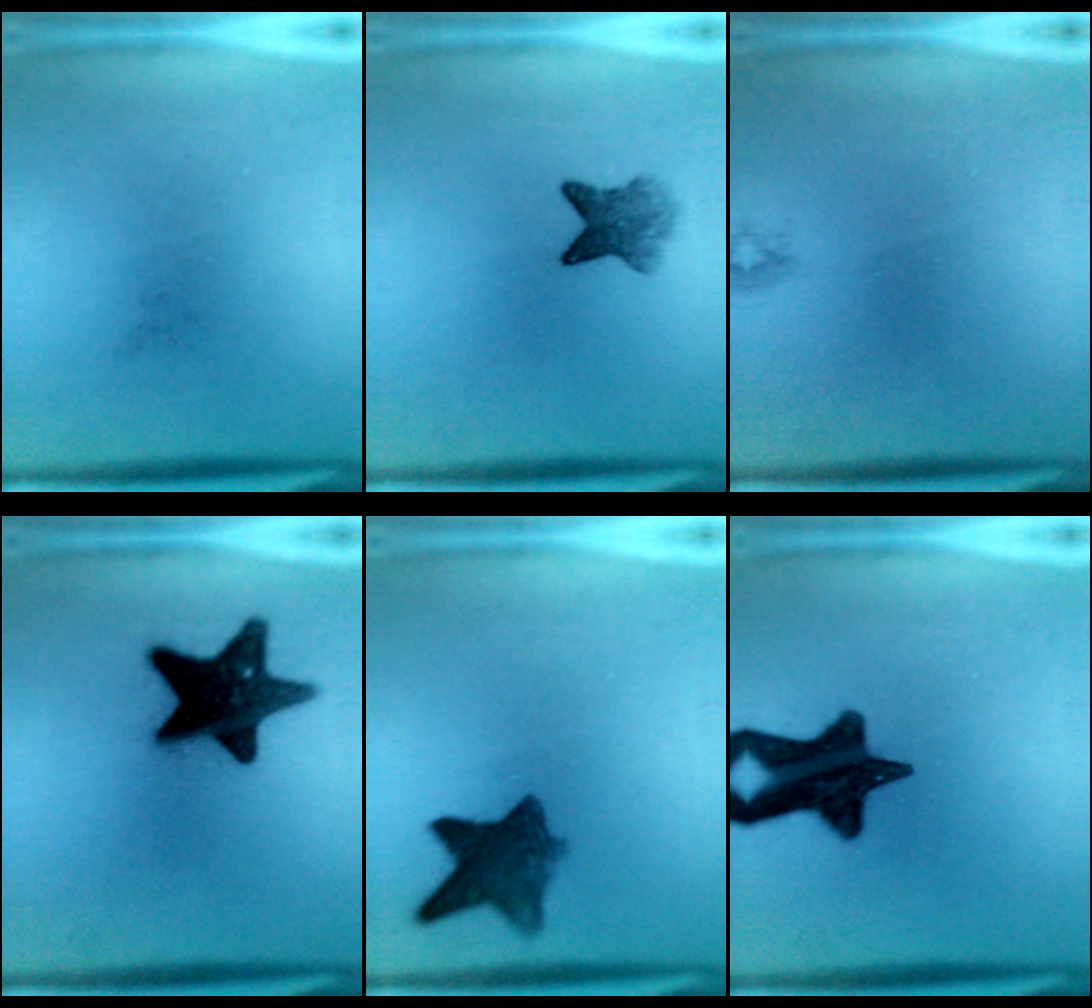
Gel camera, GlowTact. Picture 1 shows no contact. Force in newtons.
{"total": 4.4}
{"total": 0.6}
{"total": 16.2}
{"total": 8.2}
{"total": 15.6}